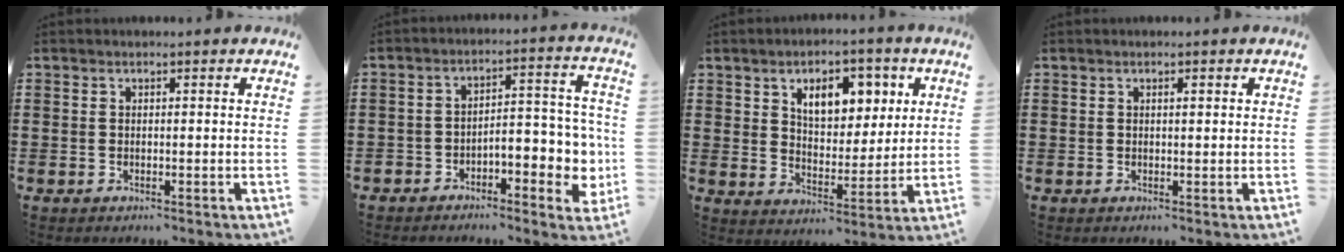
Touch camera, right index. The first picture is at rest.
{"total": 5.8, "force": [-2.7, 2.9, 4.2], "torque": [-0.055, -0.002, -0.053]}
{"total": 7.9, "force": [3.7, 4.7, 5.1], "torque": [-0.088, 0.002, 0.059]}
{"total": 0.9, "force": [0.3, 0.3, 0.8], "torque": [-0.017, 0.003, 0.004]}